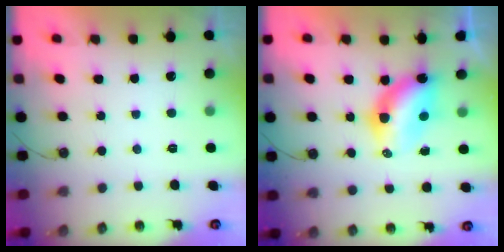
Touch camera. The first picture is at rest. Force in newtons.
{"total": 8.6, "press": 7.8, "slide": 3.6}